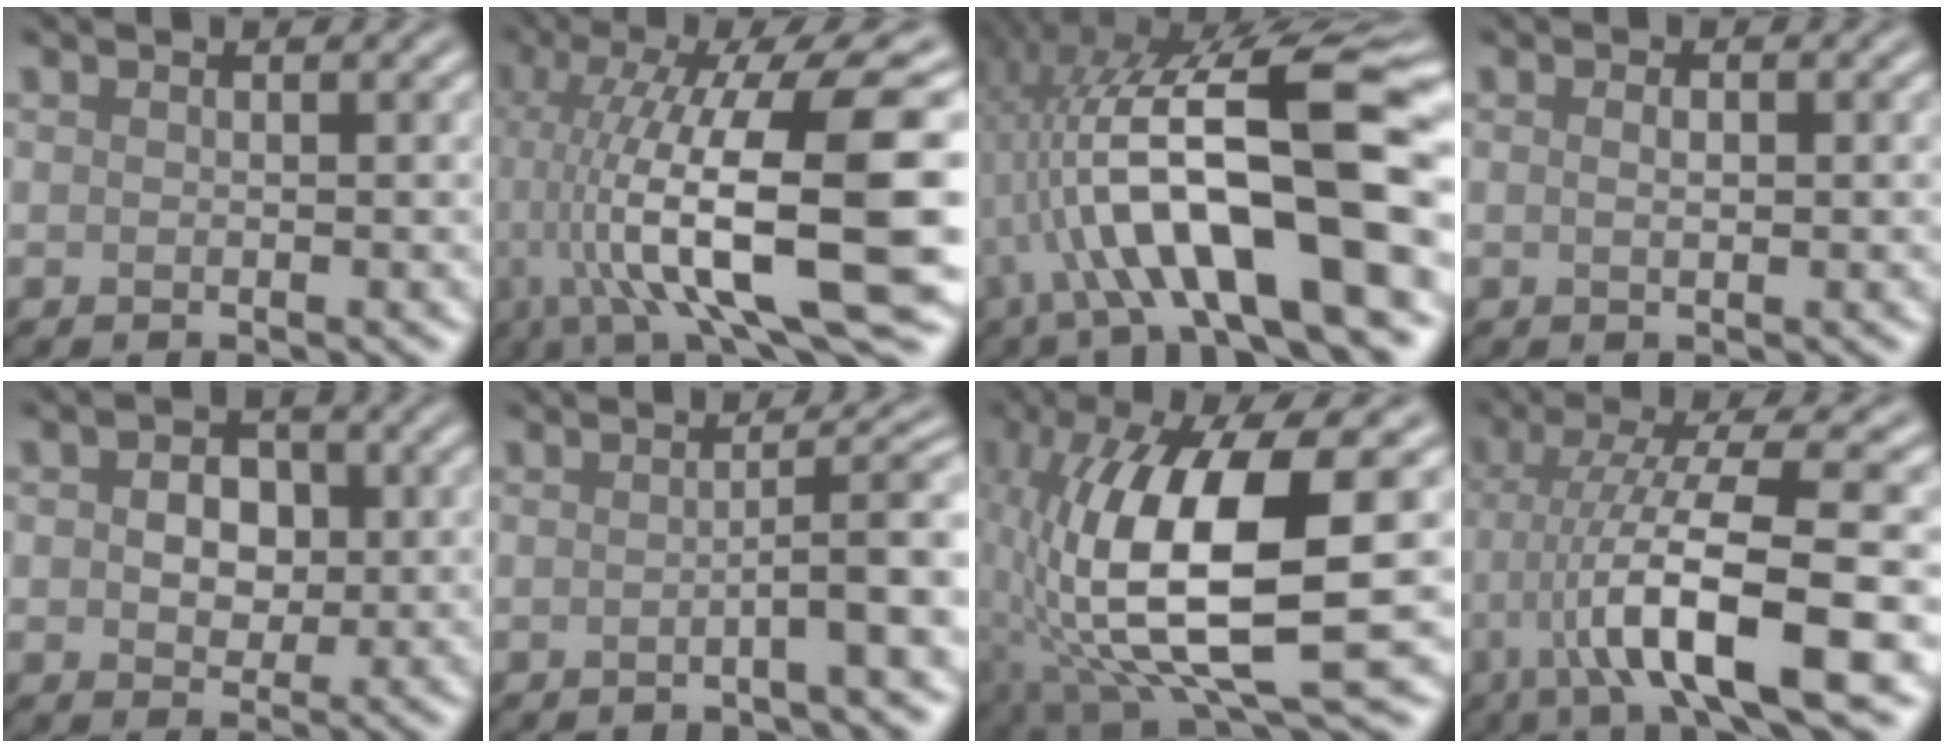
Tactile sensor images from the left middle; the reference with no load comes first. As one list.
[{"total": 15.6, "force": [-1.3, 4.3, 14.9], "torque": [-0.245, 0.021, -0.010]}, {"total": 16.0, "force": [-1.3, 5.0, 15.2], "torque": [-0.239, 0.037, -0.014]}, {"total": 1.0, "force": [0.4, 0.3, 0.9], "torque": [-0.007, -0.005, 0.004]}, {"total": 3.3, "force": [0.3, 2.5, 2.1], "torque": [-0.037, 0.004, 0.003]}, {"total": 3.9, "force": [-0.6, 0.6, 3.8], "torque": [-0.048, 0.017, -0.015]}, {"total": 12.6, "force": [-1.3, 4.0, 11.9], "torque": [-0.231, 0.000, -0.023]}, {"total": 10.4, "force": [-2.9, 1.8, 9.9], "torque": [-0.151, 0.025, -0.047]}]